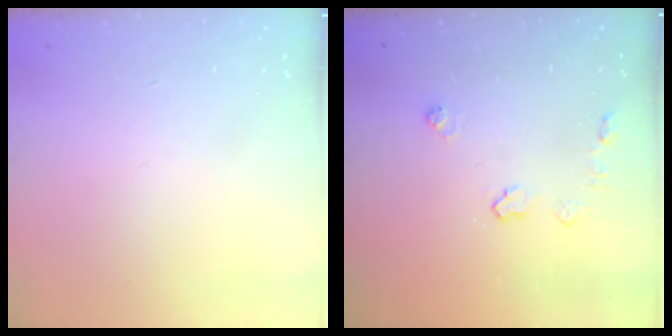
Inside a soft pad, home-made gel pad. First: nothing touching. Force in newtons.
{"total": 4.8, "press": 4.8, "slide": 0.6}